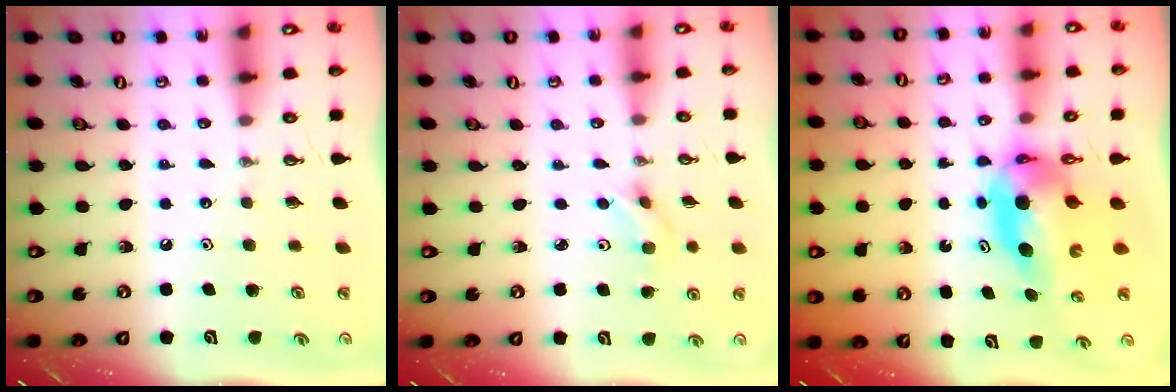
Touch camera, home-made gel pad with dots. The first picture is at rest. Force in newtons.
{"total": 2.2, "press": 2.2, "slide": 0.1}
{"total": 6.7, "press": 6.6, "slide": 1.1}